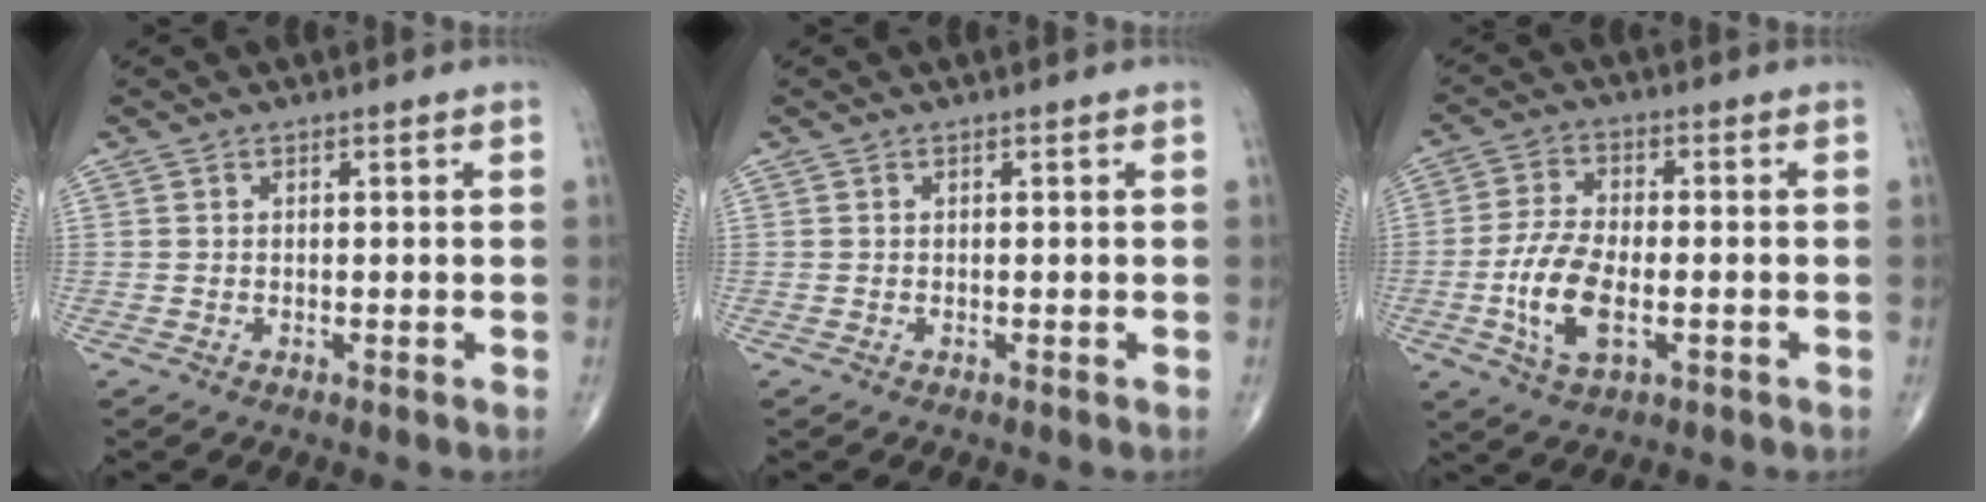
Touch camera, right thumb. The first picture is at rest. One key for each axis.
{"total": 0.0}
{"total": 10.1, "fx": -2.5, "fy": 4.8, "fz": 8.6, "tx": -0.177, "ty": 0.007, "tz": -0.048}